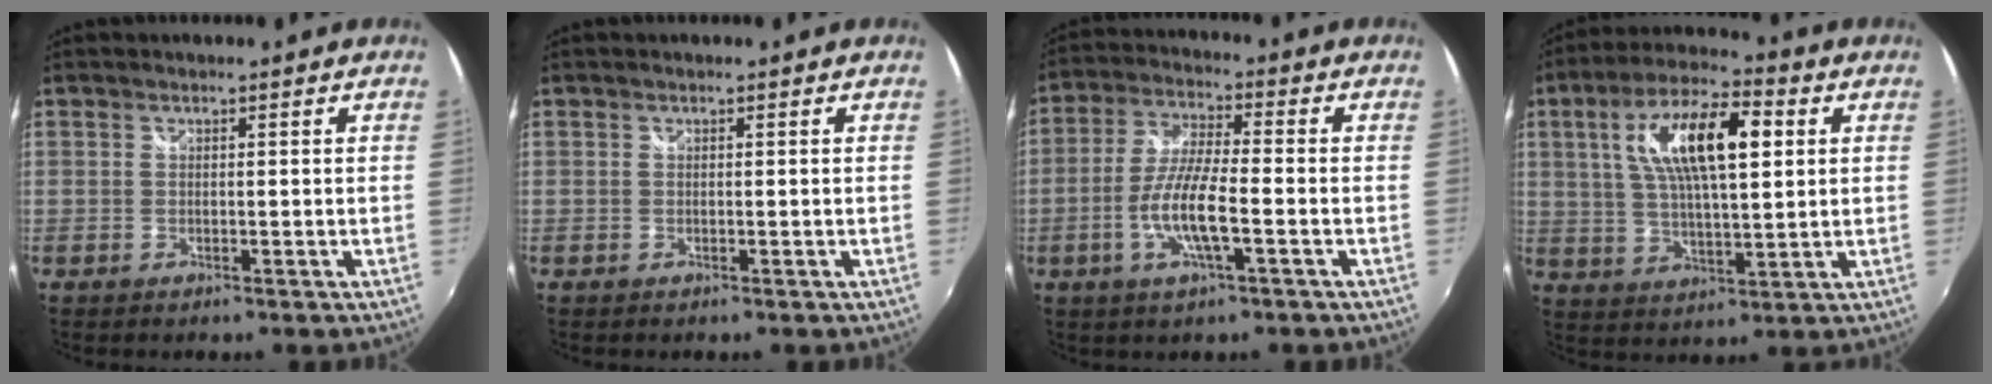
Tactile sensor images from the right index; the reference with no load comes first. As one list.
[{"total": 0.0}, {"total": 9.7, "force": [-3.1, 1.6, 9.0], "torque": [-0.185, -0.003, -0.062]}, {"total": 15.1, "force": [4.3, 5.2, 13.5], "torque": [-0.245, 0.022, 0.074]}]